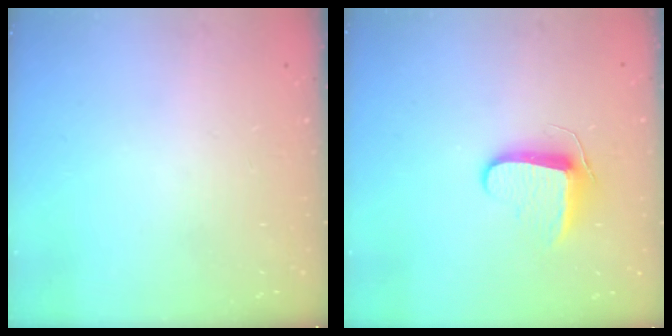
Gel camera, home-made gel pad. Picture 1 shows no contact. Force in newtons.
{"total": 9.6, "press": 9.6, "slide": 0.8}